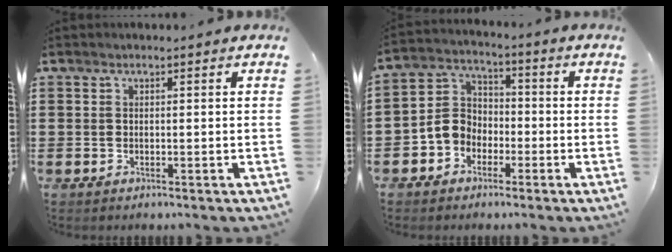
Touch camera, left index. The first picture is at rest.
{"total": 5.7, "force": [-2.3, 5.0, 1.7], "torque": [-0.060, 0.008, -0.052]}